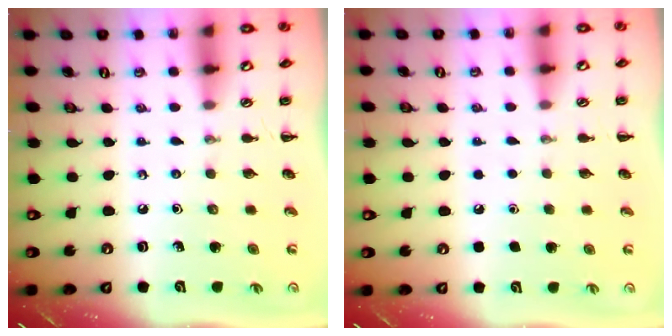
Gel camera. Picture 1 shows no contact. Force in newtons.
{"total": 1.6, "press": 1.6, "slide": 0.1}